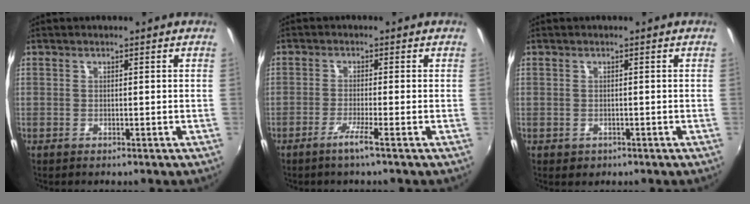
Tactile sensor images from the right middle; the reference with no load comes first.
{"total": 3.1, "force": [-2.0, -0.8, 2.2], "torque": [-0.053, -0.007, -0.041]}
{"total": 1.4, "force": [-0.5, 1.2, 0.5], "torque": [-0.011, -0.005, -0.005]}